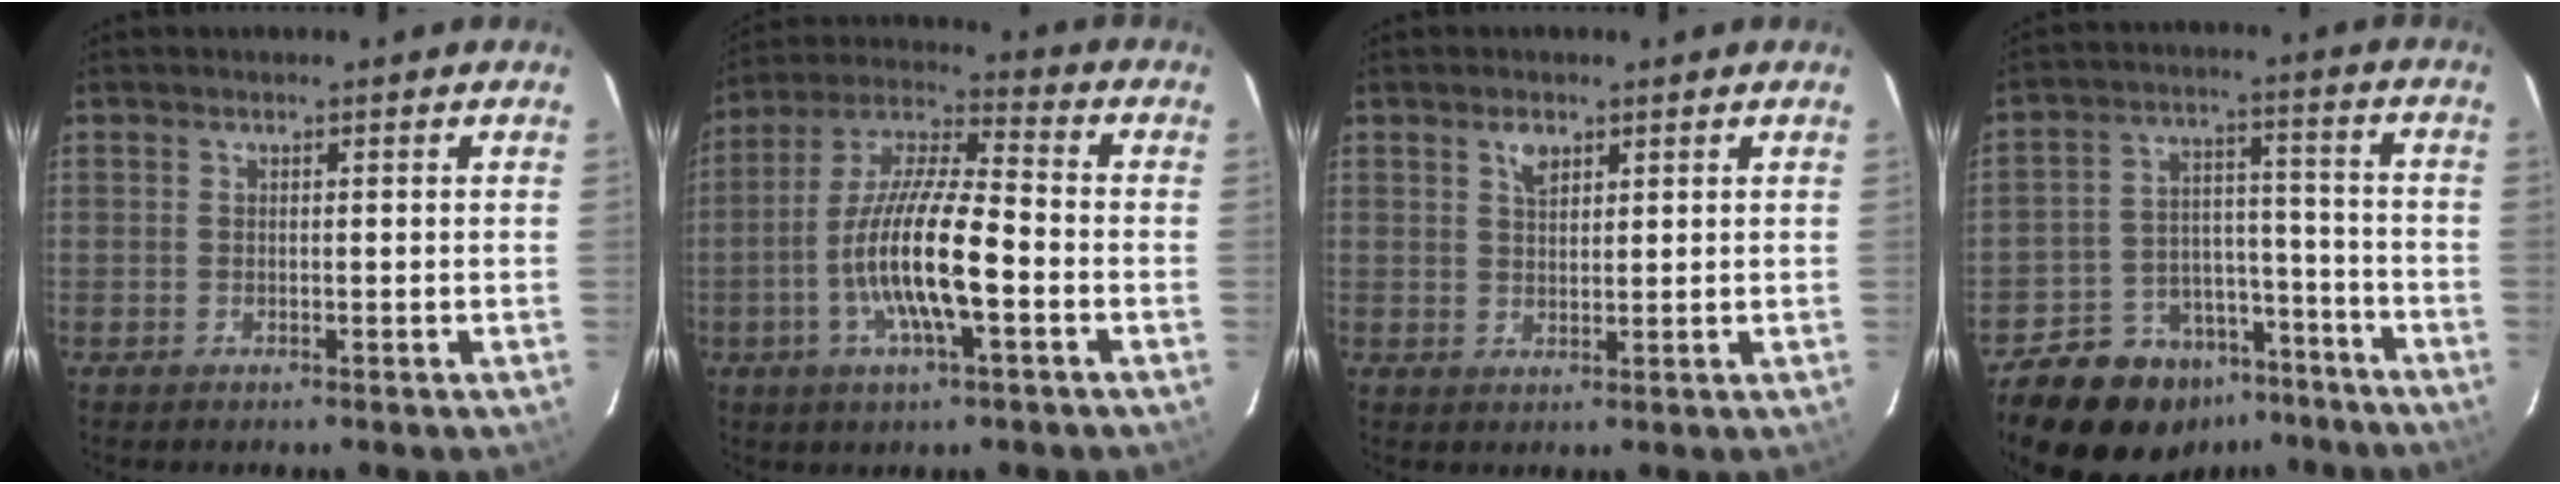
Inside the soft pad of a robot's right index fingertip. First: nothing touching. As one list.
[{"total": 14.7, "force": [-4.3, 3.0, 13.8], "torque": [-0.273, -0.003, -0.086]}, {"total": 2.8, "force": [1.7, 1.5, 1.7], "torque": [-0.029, 0.006, 0.031]}, {"total": 17.5, "force": [-12.7, 10.3, 6.3], "torque": [-0.143, 0.047, -0.177]}]